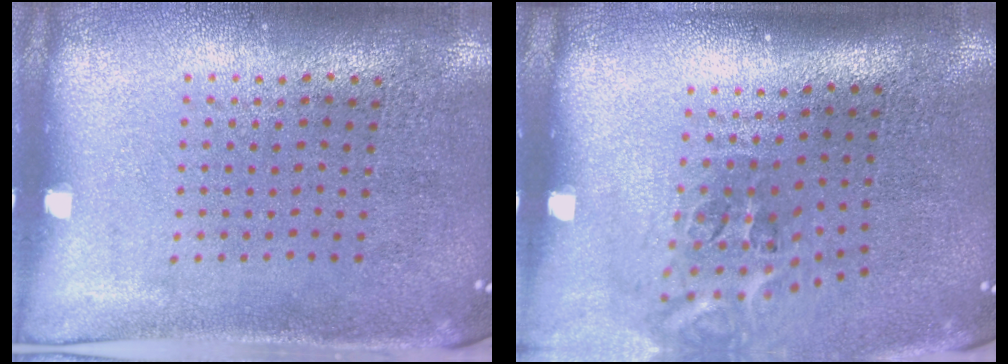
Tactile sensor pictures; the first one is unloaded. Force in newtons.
{"total": 2.2, "press": 1.4, "slide": 1.7}